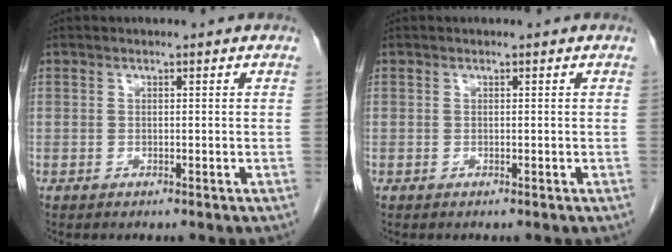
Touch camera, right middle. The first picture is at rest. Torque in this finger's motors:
{"motor_torque": [-0.41, -0.03, -0.02, 0.00]}